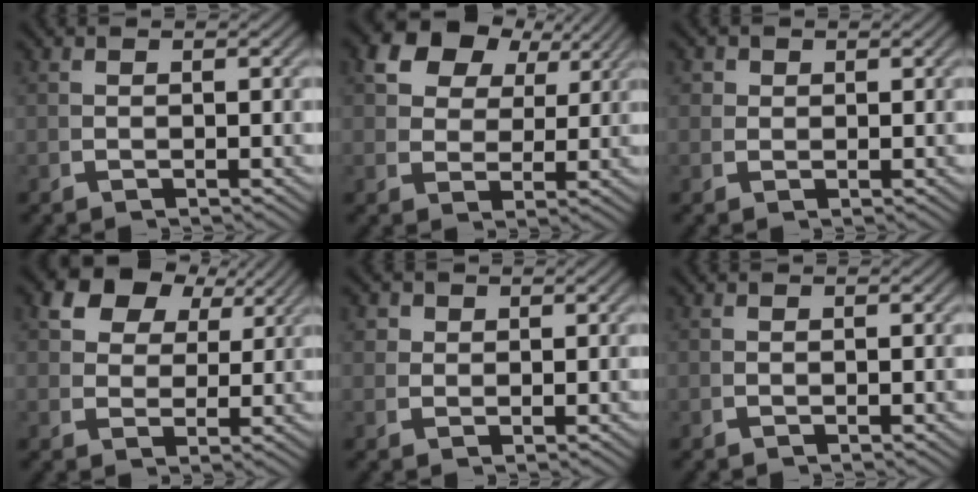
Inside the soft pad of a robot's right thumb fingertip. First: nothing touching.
{"total": 8.3, "force": [4.3, 5.6, 4.5], "torque": [-0.105, -0.009, 0.081]}
{"total": 1.9, "force": [0.9, 1.6, 0.6], "torque": [-0.017, -0.005, 0.019]}
{"total": 7.4, "force": [4.2, 4.7, 3.9], "torque": [-0.086, -0.006, 0.079]}
{"total": 2.6, "force": [1.3, 2.0, 0.9], "torque": [-0.026, -0.005, 0.029]}
{"total": 0.0}